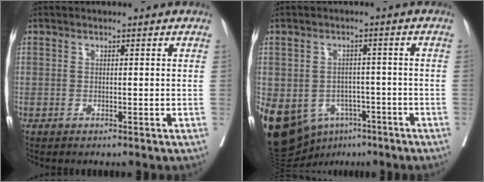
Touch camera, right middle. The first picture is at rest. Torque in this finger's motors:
{"motor_torque": [1.23, -0.91, 1.05, 0.21]}